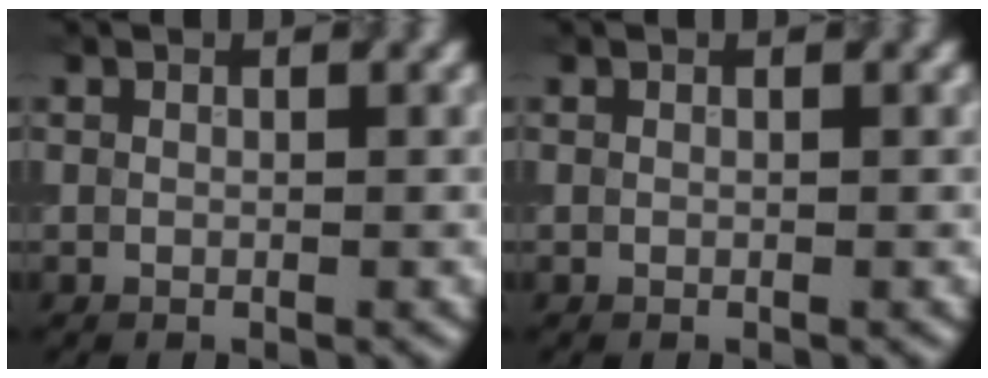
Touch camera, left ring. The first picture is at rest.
{"total": 0.0}